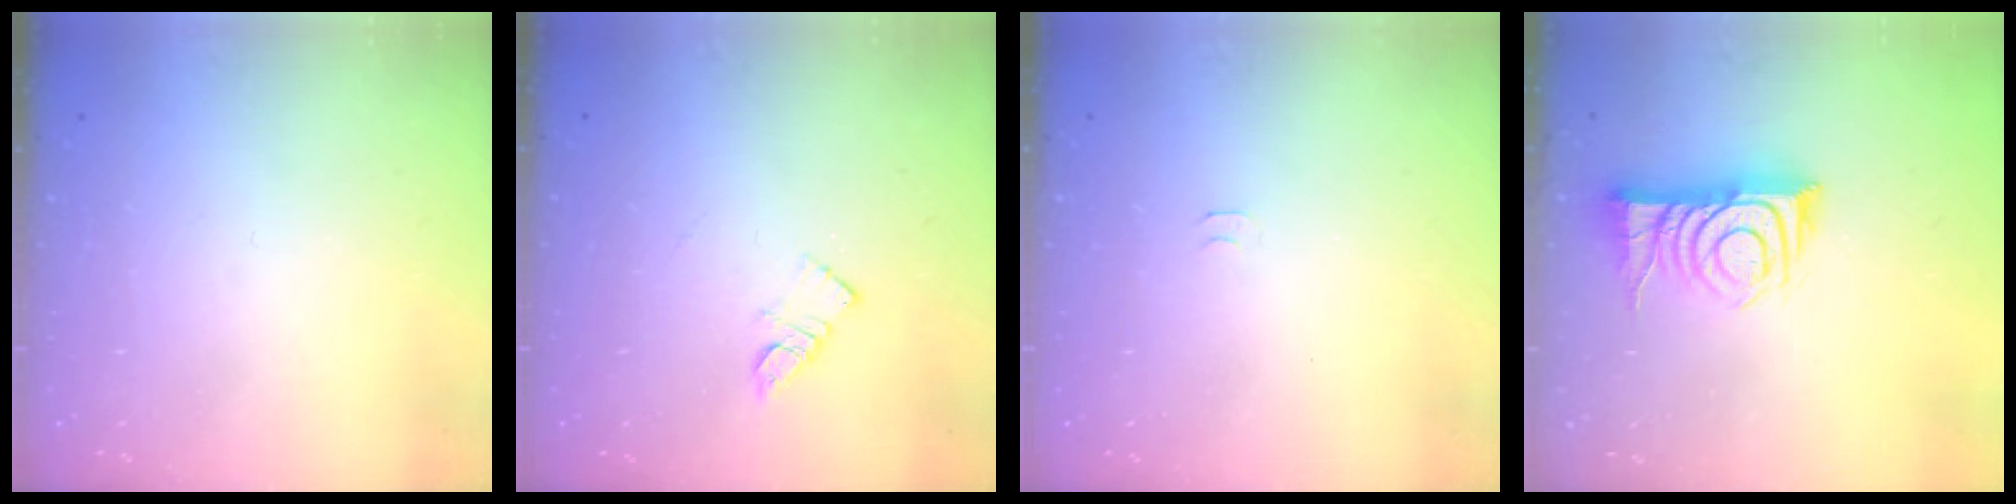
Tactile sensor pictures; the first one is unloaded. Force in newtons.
{"total": 4.9, "press": 4.9, "slide": 0.2}
{"total": 4.0, "press": 4.0, "slide": 0.6}
{"total": 11.9, "press": 11.9, "slide": 0.6}